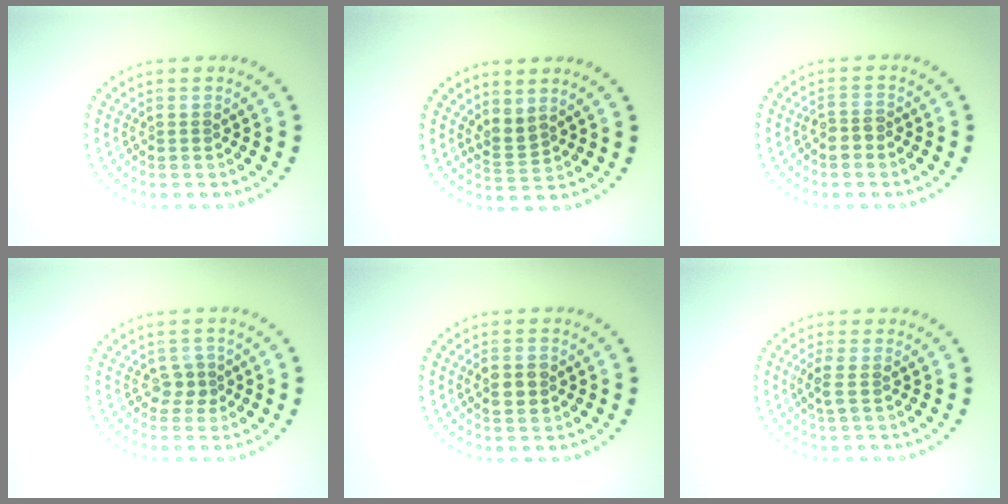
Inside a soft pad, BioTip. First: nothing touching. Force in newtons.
{"total": 1.8, "press": 1.3, "slide": 1.2}
{"total": 1.7, "press": 1.3, "slide": 1.1}
{"total": 1.6, "press": 1.3, "slide": 1.0}
{"total": 1.9, "press": 1.9, "slide": 0.1}
{"total": 1.3, "press": 1.2, "slide": 0.7}